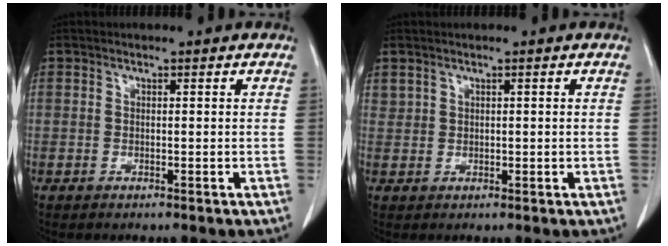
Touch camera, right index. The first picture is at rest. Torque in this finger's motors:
{"motor_torque": [-0.27, 0.12, -0.01, -0.01]}